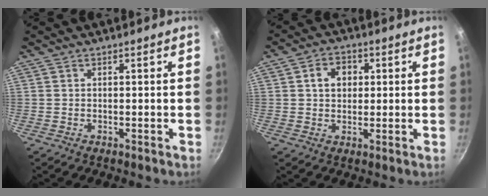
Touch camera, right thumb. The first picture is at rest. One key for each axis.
{"total": 5.4, "fx": 1.2, "fy": 4.2, "fz": 3.1, "tx": -0.027, "ty": 0.007, "tz": 0.014}